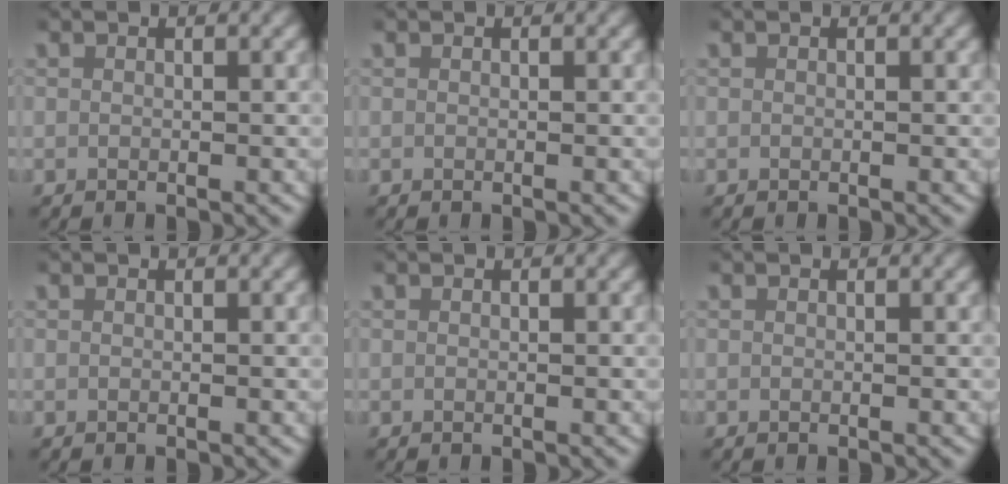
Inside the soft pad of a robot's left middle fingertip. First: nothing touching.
{"total": 0.0}
{"total": 0.0}
{"total": 0.0}
{"total": 0.0}
{"total": 0.0}